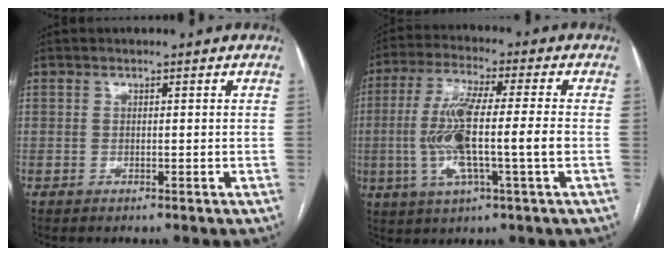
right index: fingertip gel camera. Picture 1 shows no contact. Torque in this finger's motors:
{"motor_torque": [2.08, -0.07, 0.85, 0.21]}